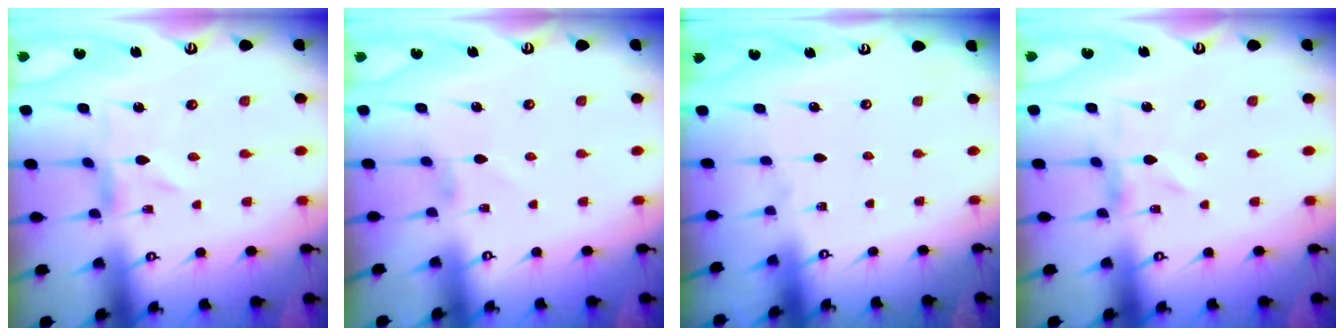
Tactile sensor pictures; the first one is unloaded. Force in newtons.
{"total": 0.8, "press": 0.7, "slide": 0.2}
{"total": 0.0}
{"total": 0.0}